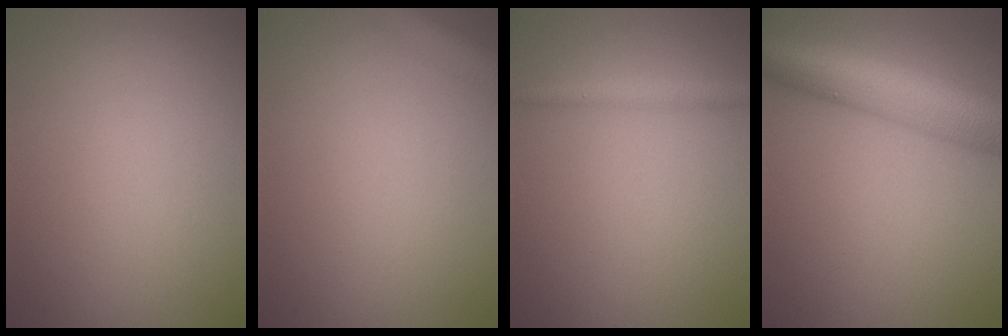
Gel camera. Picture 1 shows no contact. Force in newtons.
{"total": 2.7, "press": 2.7, "slide": 0.1}
{"total": 1.6, "press": 1.6, "slide": 0.1}
{"total": 9.1, "press": 9.1, "slide": 0.2}